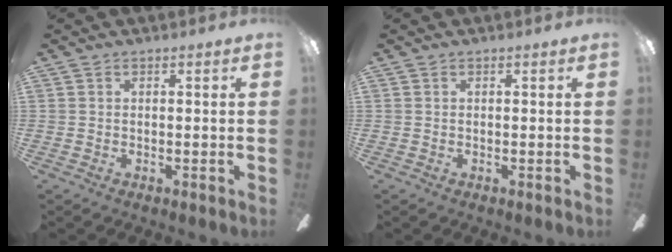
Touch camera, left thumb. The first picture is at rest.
{"total": 0.0}